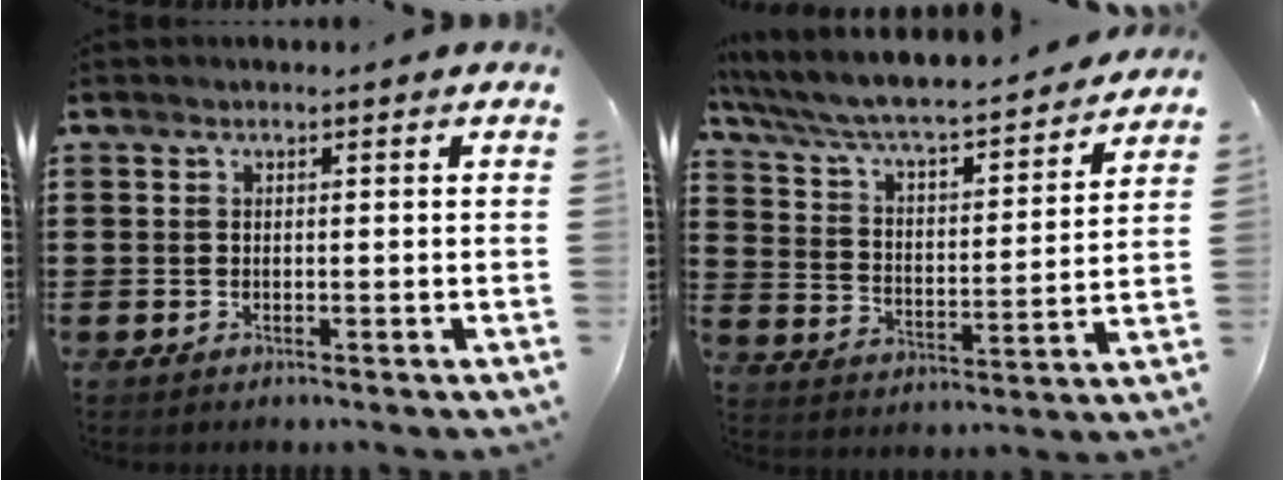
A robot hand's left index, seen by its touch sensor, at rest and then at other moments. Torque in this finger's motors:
{"motor_torque": [1.47, -0.67, 1.05, 0.17]}